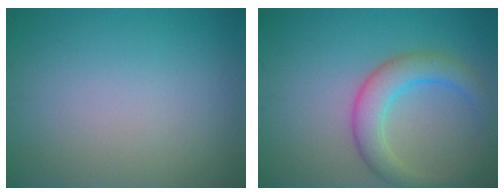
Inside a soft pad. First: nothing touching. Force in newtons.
{"total": 4.6, "press": 4.6, "slide": 0.2}